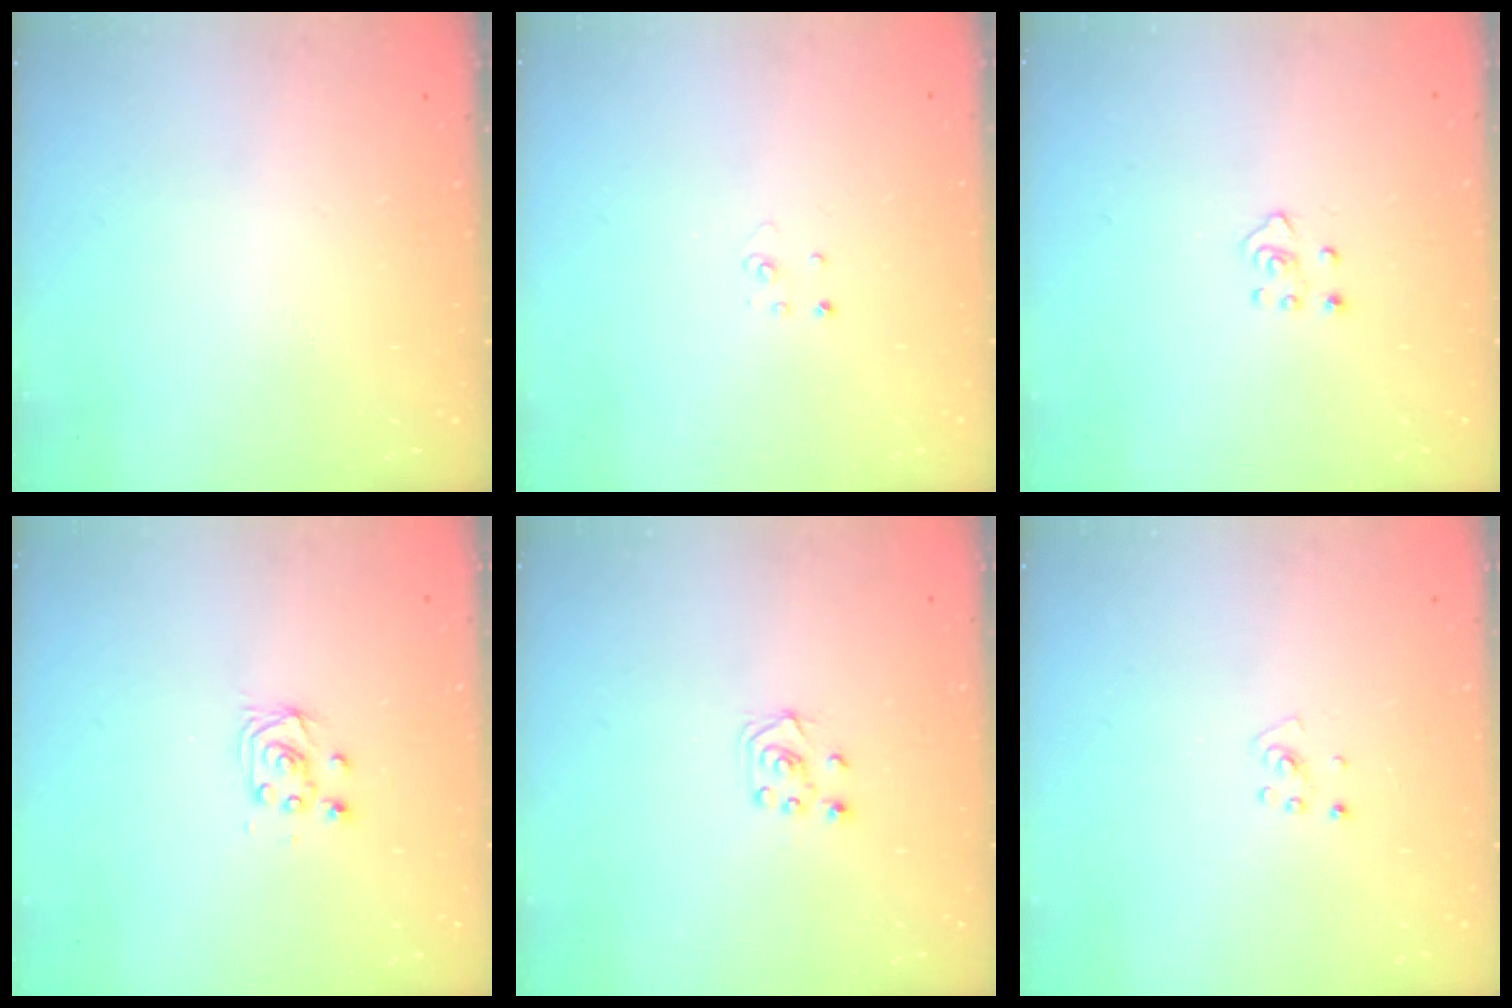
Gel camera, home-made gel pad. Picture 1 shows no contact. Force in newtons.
{"total": 1.9, "press": 1.9, "slide": 0.2}
{"total": 3.5, "press": 3.4, "slide": 0.6}
{"total": 5.2, "press": 5.2, "slide": 0.5}
{"total": 5.1, "press": 5.1, "slide": 0.5}
{"total": 3.7, "press": 3.7, "slide": 0.4}